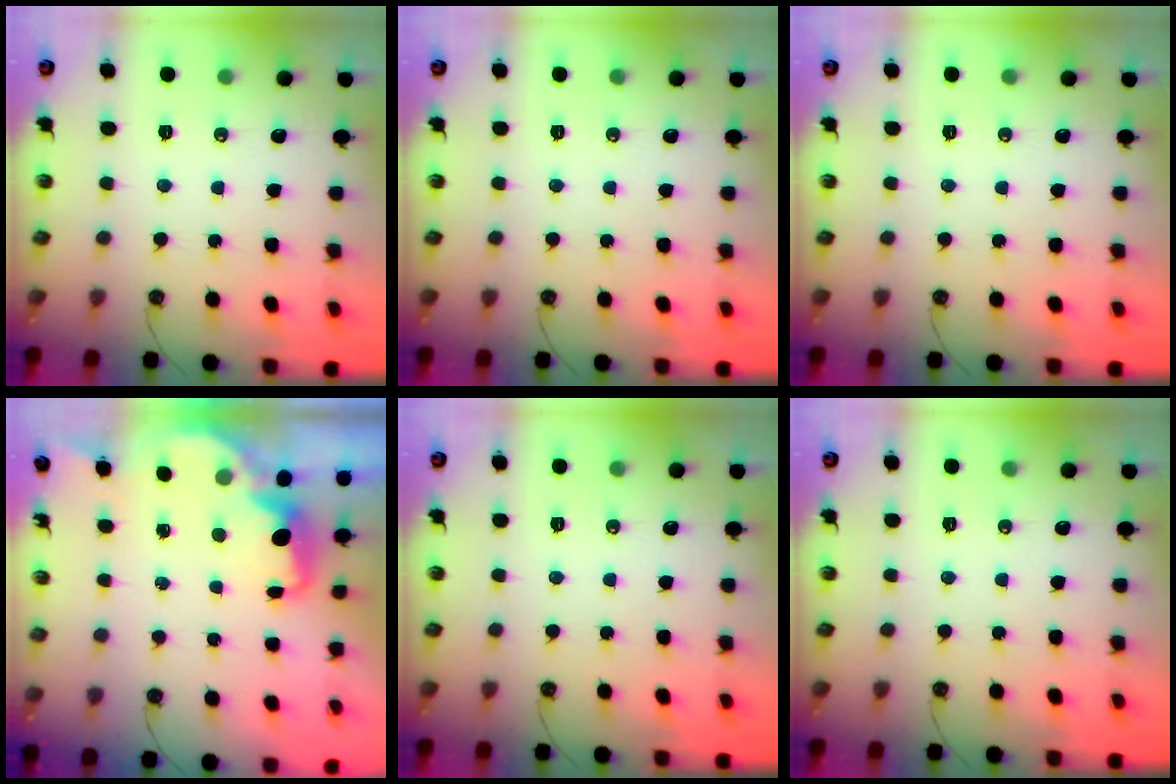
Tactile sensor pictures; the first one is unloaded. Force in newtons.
{"total": 0.0}
{"total": 0.0}
{"total": 2.2, "press": 2.1, "slide": 0.8}
{"total": 0.0}
{"total": 0.0}